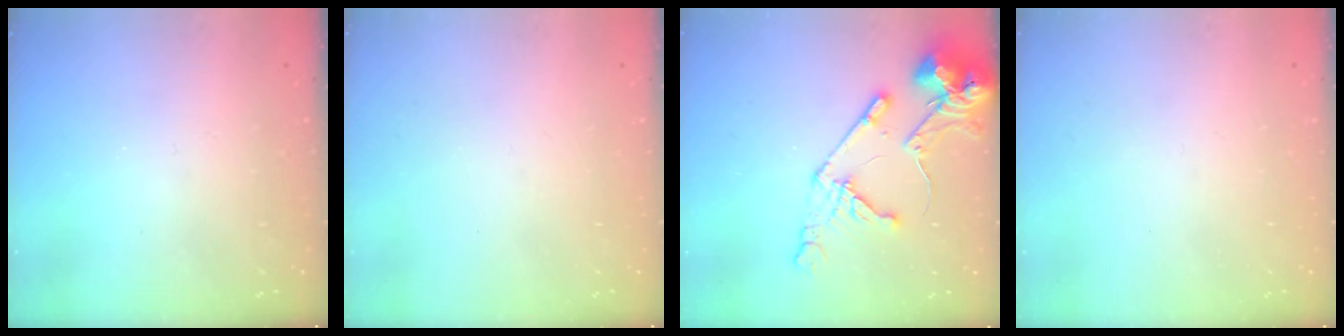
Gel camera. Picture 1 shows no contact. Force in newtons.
{"total": 0.0}
{"total": 14.5, "press": 14.4, "slide": 1.8}
{"total": 0.0}